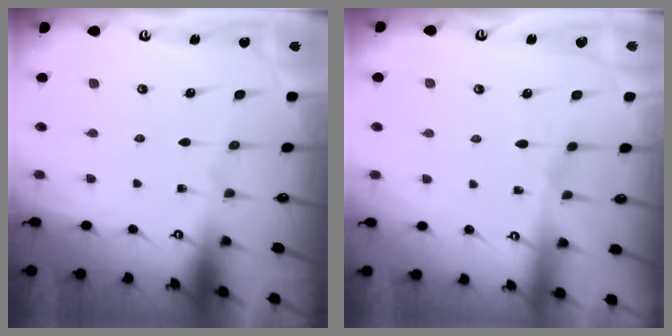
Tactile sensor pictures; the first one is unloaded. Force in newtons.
{"total": 1.7, "press": 1.7, "slide": 0.4}